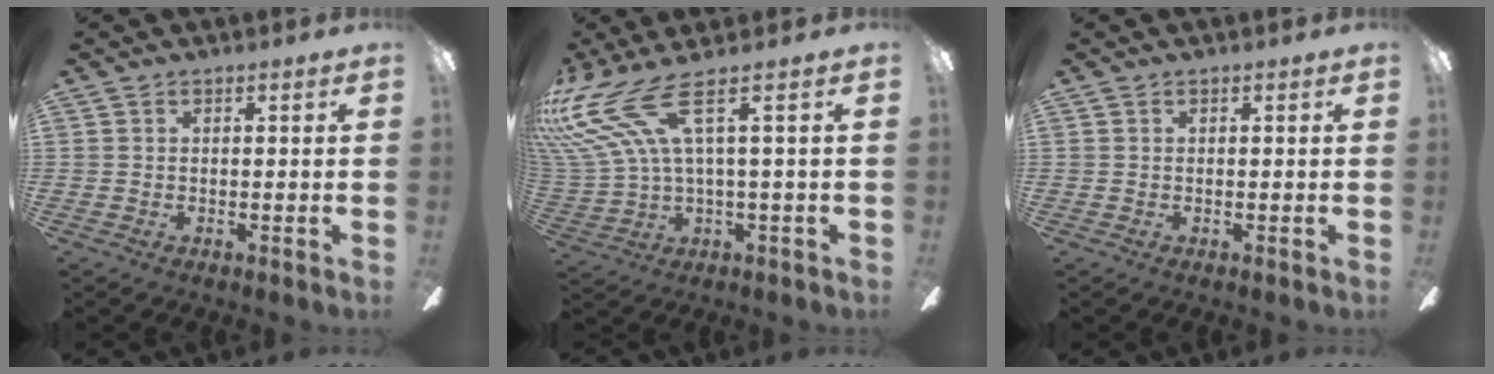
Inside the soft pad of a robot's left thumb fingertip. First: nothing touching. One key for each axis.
{"total": 13.6, "fx": 6.3, "fy": 4.5, "fz": 11.2, "tx": -0.254, "ty": -0.034, "tz": 0.111}
{"total": 0.0}